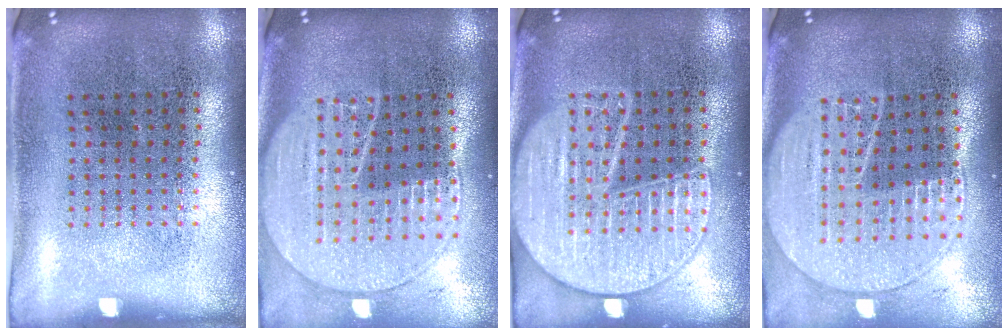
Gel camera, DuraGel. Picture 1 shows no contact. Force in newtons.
{"total": 2.0, "press": 1.7, "slide": 0.9}
{"total": 3.5, "press": 3.5, "slide": 0.4}
{"total": 2.0, "press": 1.7, "slide": 0.9}